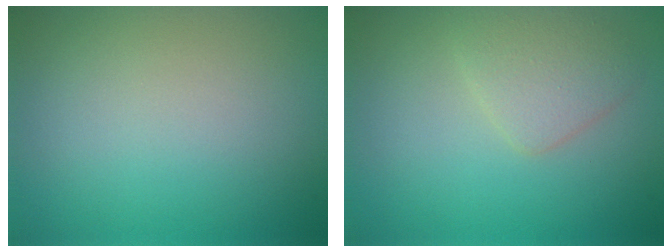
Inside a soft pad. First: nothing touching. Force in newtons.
{"total": 2.2, "press": 2.2, "slide": 0.2}